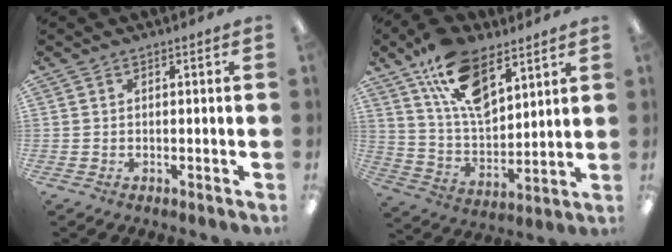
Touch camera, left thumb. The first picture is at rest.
{"total": 16.5, "force": [10.0, 8.3, 10.1], "torque": [-0.183, -0.037, 0.184]}